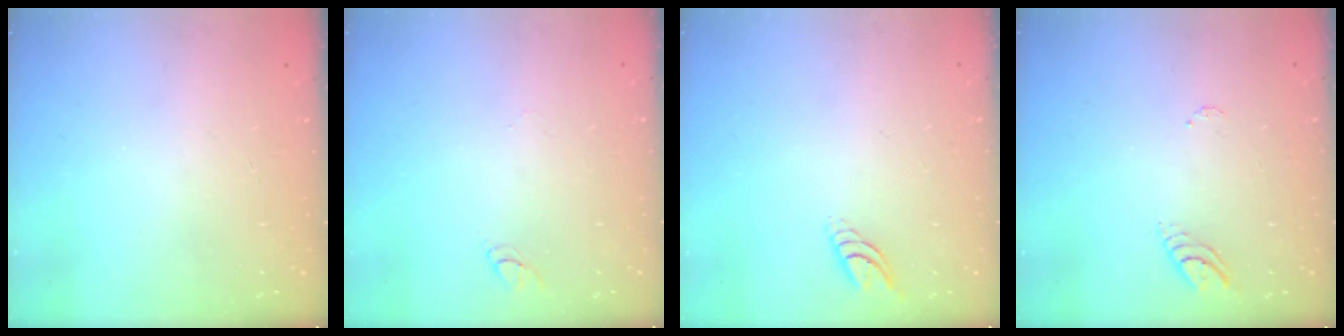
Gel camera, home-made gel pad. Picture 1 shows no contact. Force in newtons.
{"total": 3.0, "press": 3.0, "slide": 0.3}
{"total": 5.7, "press": 5.6, "slide": 0.7}
{"total": 3.7, "press": 3.6, "slide": 0.4}